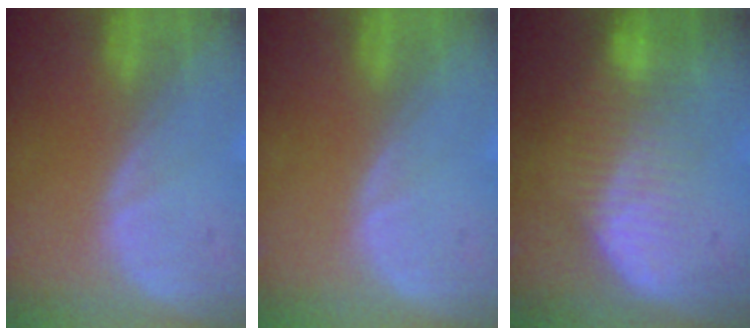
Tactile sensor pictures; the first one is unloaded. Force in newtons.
{"total": 0.0}
{"total": 7.6, "press": 6.7, "slide": 3.5}